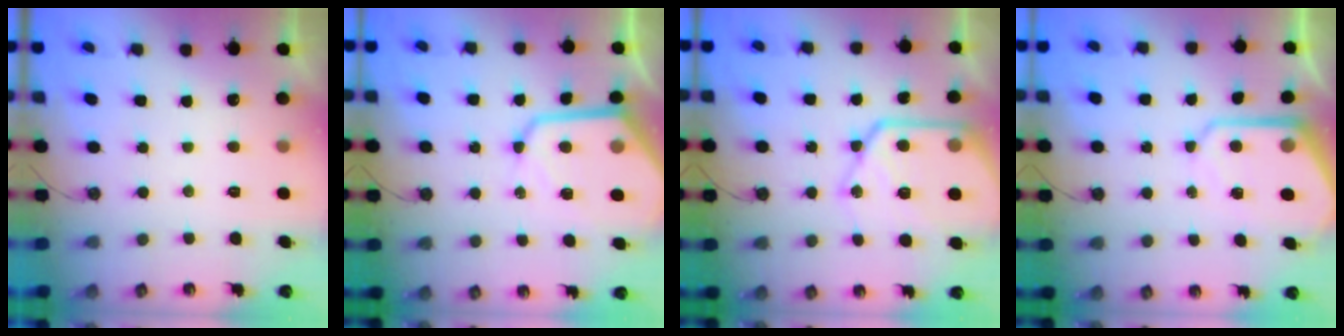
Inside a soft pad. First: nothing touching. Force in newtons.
{"total": 14.5, "press": 14.4, "slide": 1.5}
{"total": 20.5, "press": 20.4, "slide": 2.2}
{"total": 9.3, "press": 9.2, "slide": 0.6}